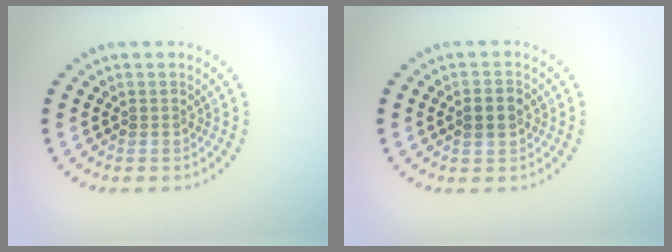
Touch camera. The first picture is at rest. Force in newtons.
{"total": 2.1, "press": 2.1, "slide": 0.2}